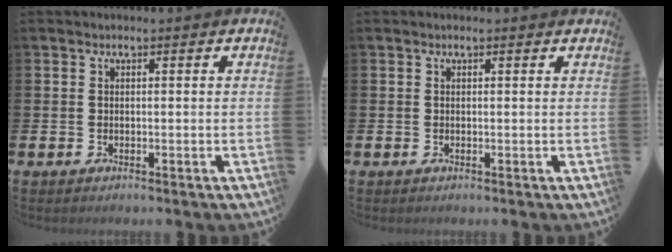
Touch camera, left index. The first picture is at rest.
{"total": 0.0}